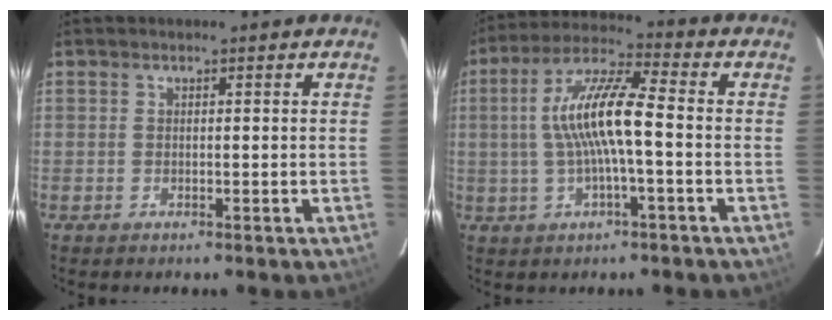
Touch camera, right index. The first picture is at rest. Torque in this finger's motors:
{"motor_torque": [1.33, -0.32, 1.04, 0.21]}